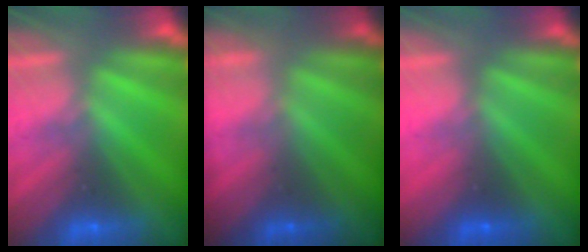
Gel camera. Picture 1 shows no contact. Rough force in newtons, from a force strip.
{"total": 1.8}
{"total": 2.9}